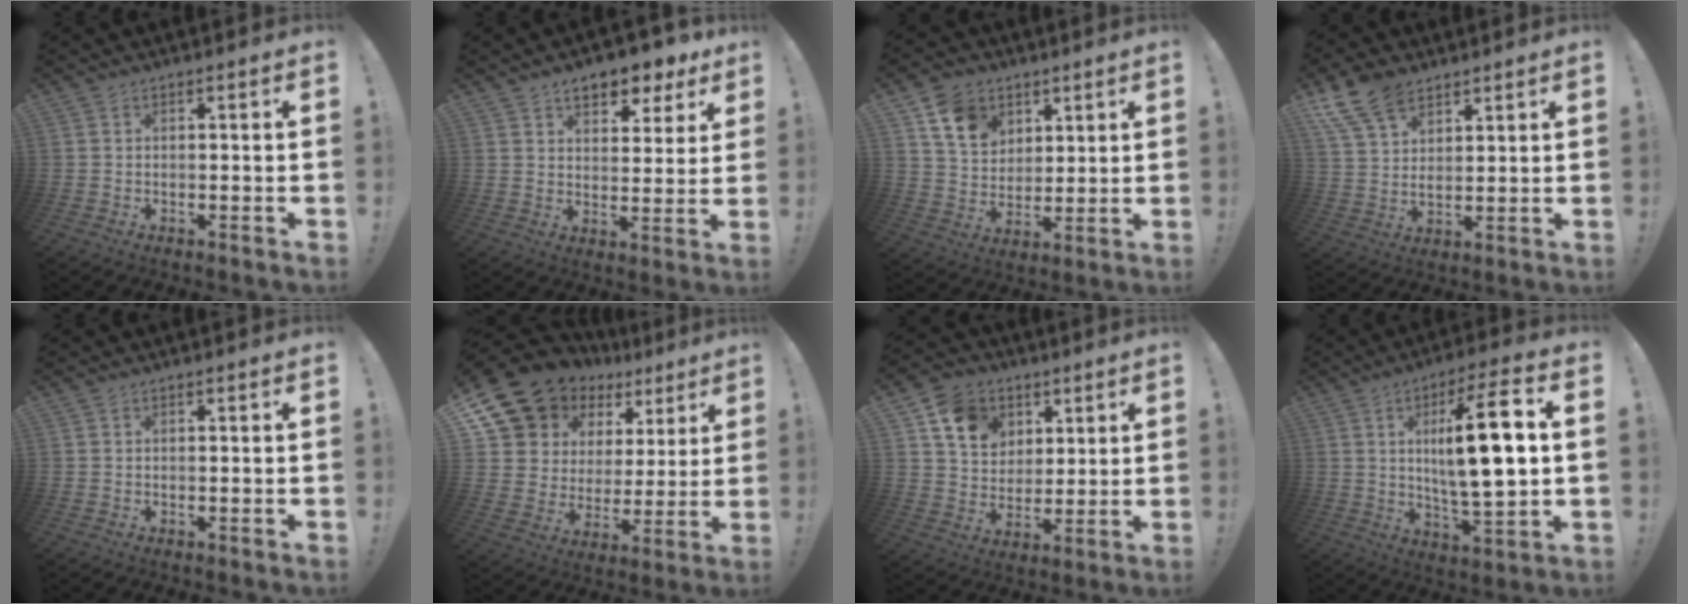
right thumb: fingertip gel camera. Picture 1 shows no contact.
{"total": 9.1, "force": [6.1, 4.8, 4.7], "torque": [-0.065, -0.040, 0.110]}
{"total": 12.1, "force": [6.5, 9.0, 4.8], "torque": [-0.082, -0.026, 0.131]}
{"total": 11.7, "force": [7.9, 6.5, 5.6], "torque": [-0.106, -0.031, 0.156]}
{"total": 0.0}
{"total": 13.5, "force": [10.3, 8.0, 3.5], "torque": [-0.077, -0.078, 0.206]}
{"total": 12.7, "force": [6.2, 10.0, 4.8], "torque": [-0.084, -0.021, 0.126]}
{"total": 18.0, "force": [2.7, 4.4, 17.2], "torque": [-0.282, -0.006, 0.027]}